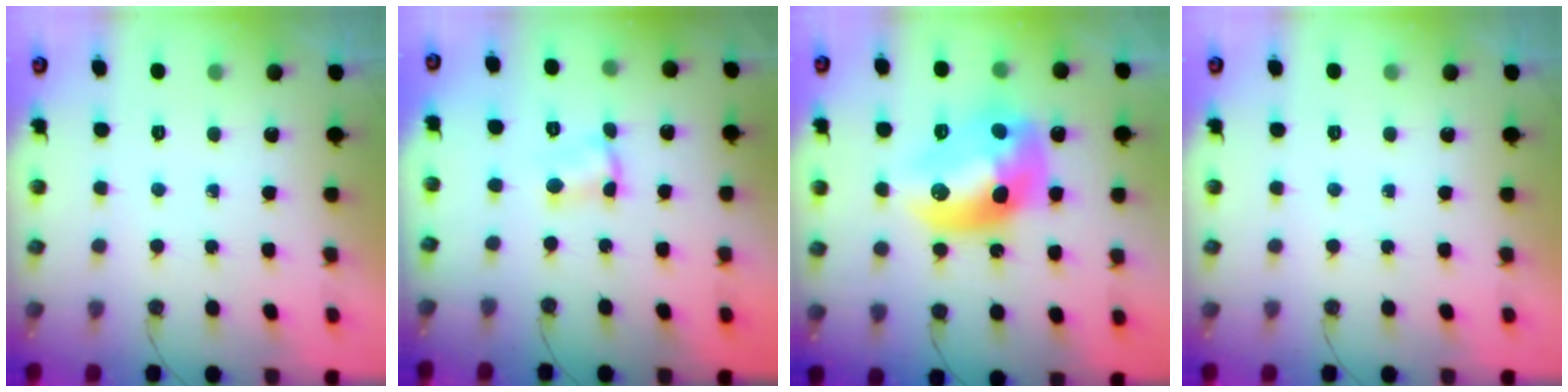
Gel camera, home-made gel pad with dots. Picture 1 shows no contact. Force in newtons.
{"total": 2.6, "press": 2.6, "slide": 0.2}
{"total": 17.1, "press": 17.1, "slide": 1.2}
{"total": 0.0}